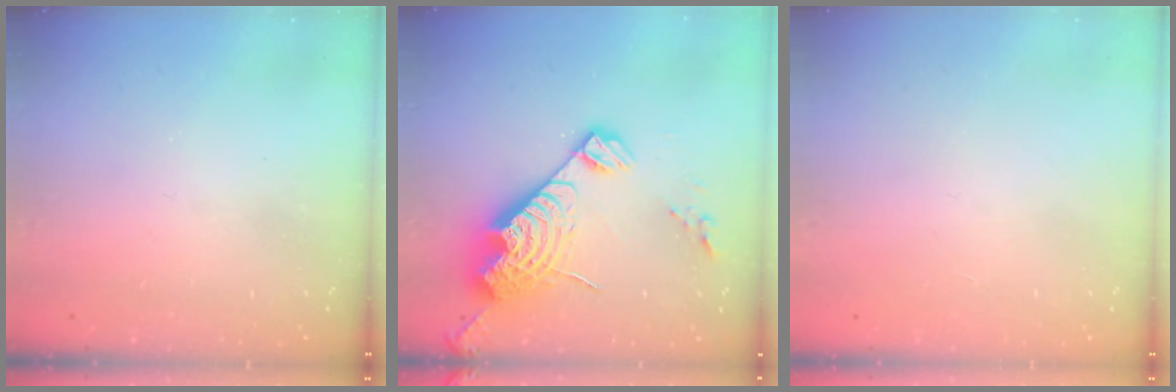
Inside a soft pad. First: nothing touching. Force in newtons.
{"total": 18.1, "press": 18.0, "slide": 1.8}
{"total": 0.0}